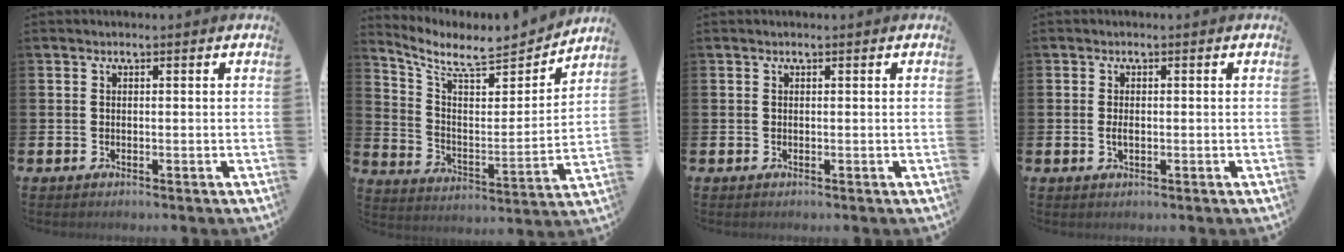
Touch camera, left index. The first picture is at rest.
{"total": 7.6, "force": [6.7, 2.1, 2.7], "torque": [-0.085, -0.059, 0.111]}
{"total": 0.0}
{"total": 1.3, "force": [-0.1, 0.7, 1.1], "torque": [-0.015, 0.000, -0.004]}